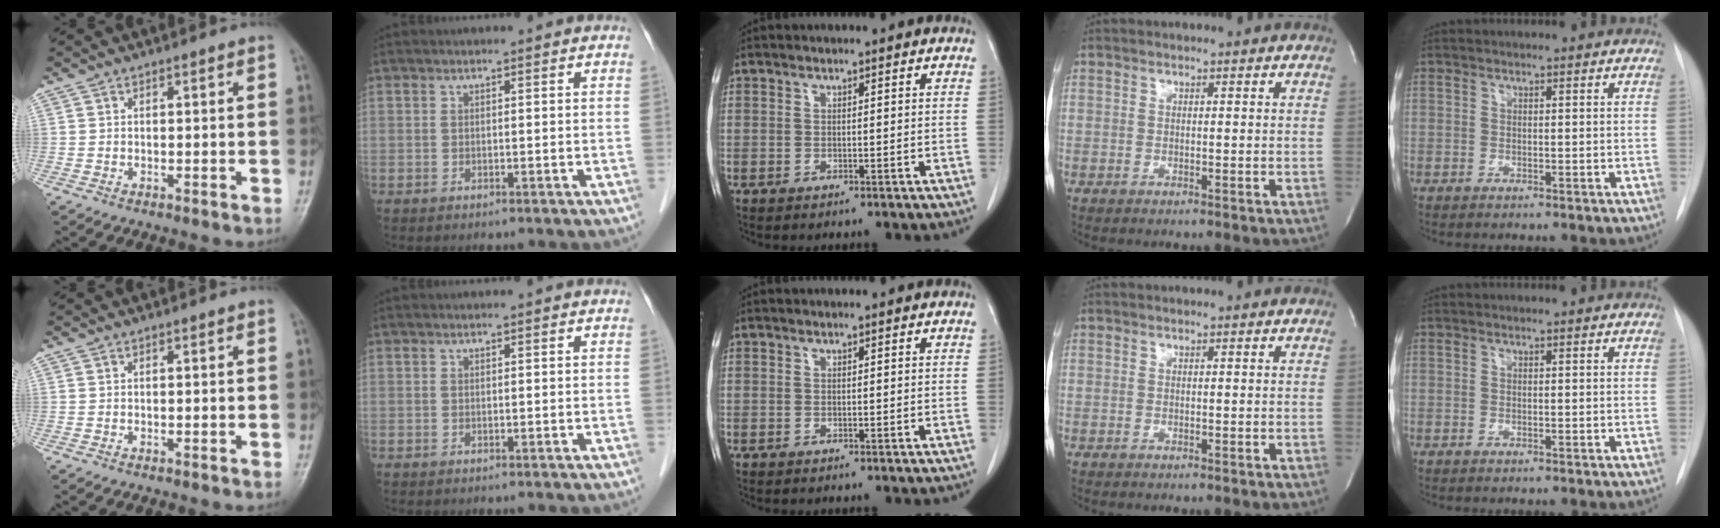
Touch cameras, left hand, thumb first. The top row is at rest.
{}